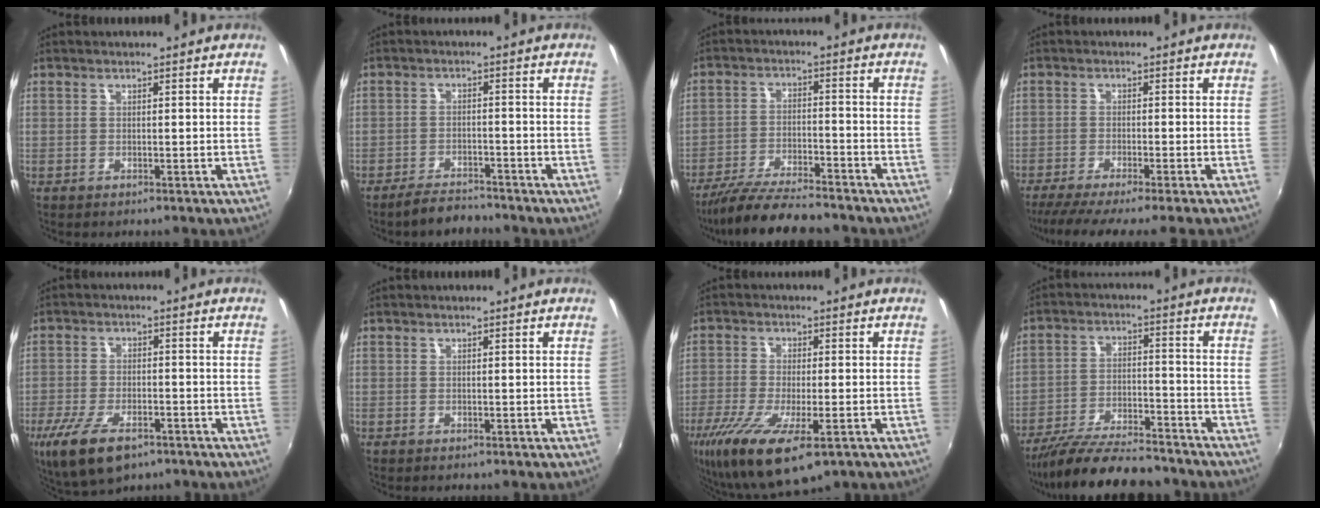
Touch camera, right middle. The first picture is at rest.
{"total": 4.9, "force": [-4.5, 1.2, 1.5], "torque": [-0.045, -0.003, -0.075]}
{"total": 12.9, "force": [-11.4, 2.2, 5.7], "torque": [-0.134, -0.025, -0.196]}
{"total": 7.7, "force": [-6.4, -1.2, 4.0], "torque": [-0.084, -0.030, -0.108]}
{"total": 12.1, "force": [-7.3, 5.2, 8.1], "torque": [-0.187, -0.039, -0.129]}
{"total": 0.0}
{"total": 17.2, "force": [-9.2, 5.8, 13.4], "torque": [-0.278, -0.068, -0.155]}
{"total": 16.7, "force": [-14.5, 3.6, 7.5], "torque": [-0.156, -0.026, -0.234]}